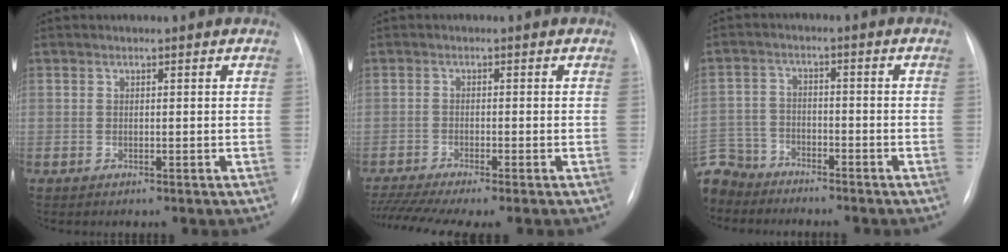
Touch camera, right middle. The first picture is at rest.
{"total": 8.6, "force": [-7.1, 0.1, 4.9], "torque": [-0.082, -0.010, -0.116]}
{"total": 10.1, "force": [-8.8, 4.8, 1.2], "torque": [-0.047, 0.005, -0.163]}